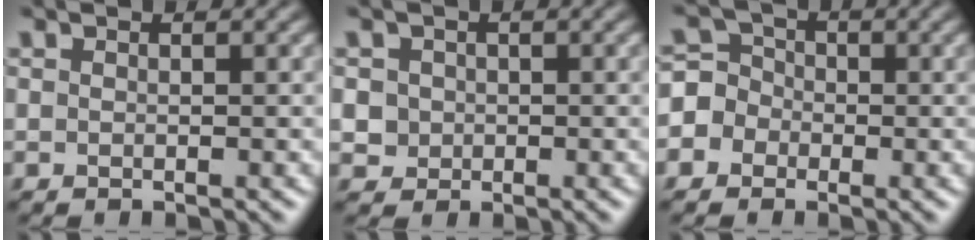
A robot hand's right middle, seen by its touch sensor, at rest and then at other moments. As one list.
[{"total": 2.3, "force": [0.2, 2.2, 0.6], "torque": [-0.005, 0.005, 0.010]}, {"total": 4.5, "force": [-1.6, 4.1, 0.7], "torque": [0.010, 0.013, -0.050]}]